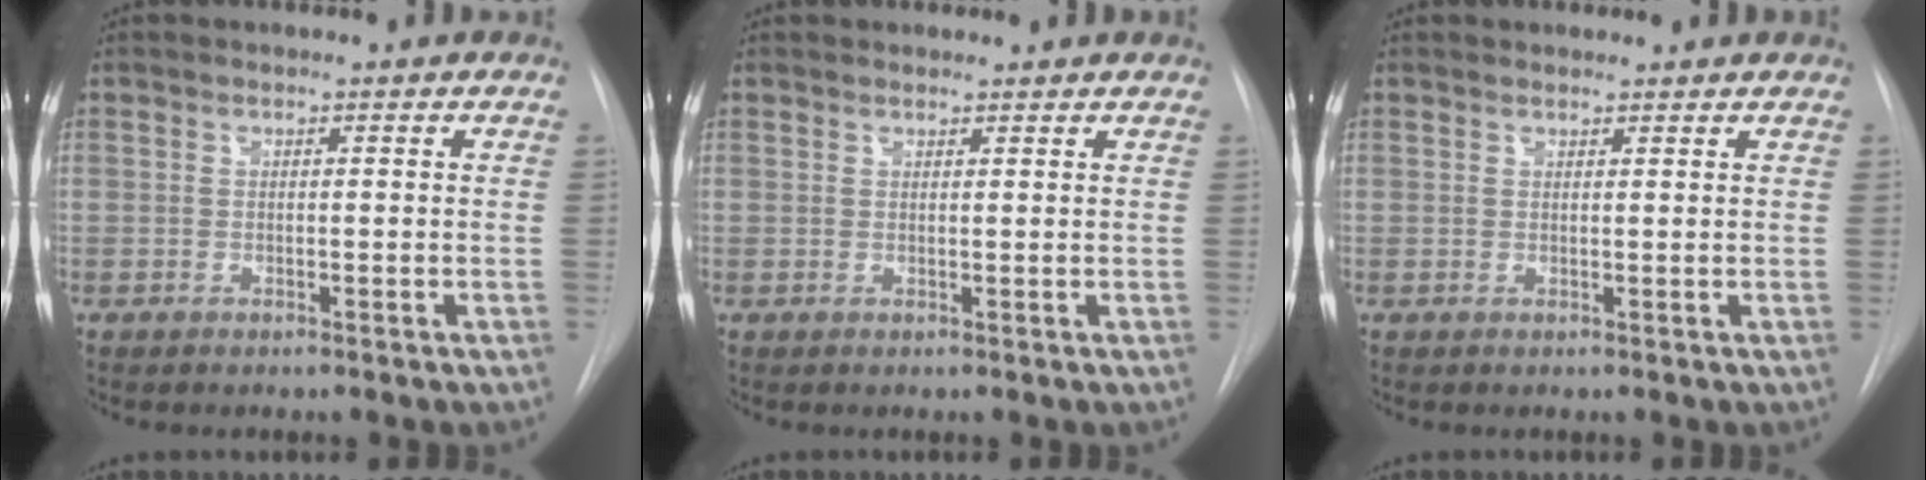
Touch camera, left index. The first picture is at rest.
{"total": 1.3, "force": [1.2, 0.4, 0.1], "torque": [-0.006, 0.012, 0.019]}
{"total": 1.4, "force": [1.3, 0.4, 0.1], "torque": [-0.008, 0.011, 0.019]}